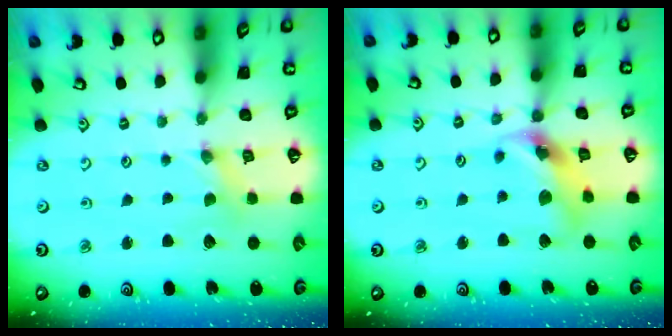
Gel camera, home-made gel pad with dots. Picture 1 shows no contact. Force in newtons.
{"total": 13.5, "press": 13.3, "slide": 1.8}